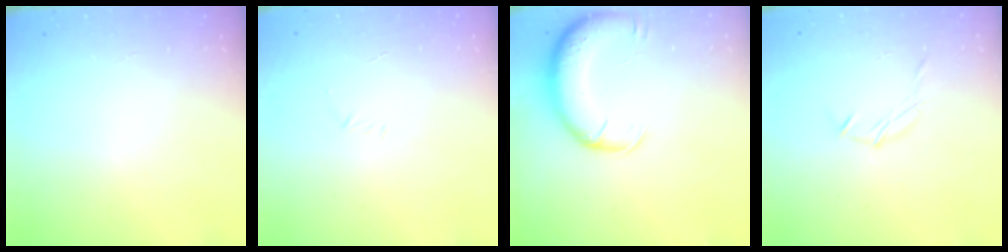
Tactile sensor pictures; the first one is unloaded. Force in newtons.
{"total": 2.9, "press": 2.8, "slide": 0.8}
{"total": 13.2, "press": 12.8, "slide": 3.3}
{"total": 5.7, "press": 5.6, "slide": 0.7}